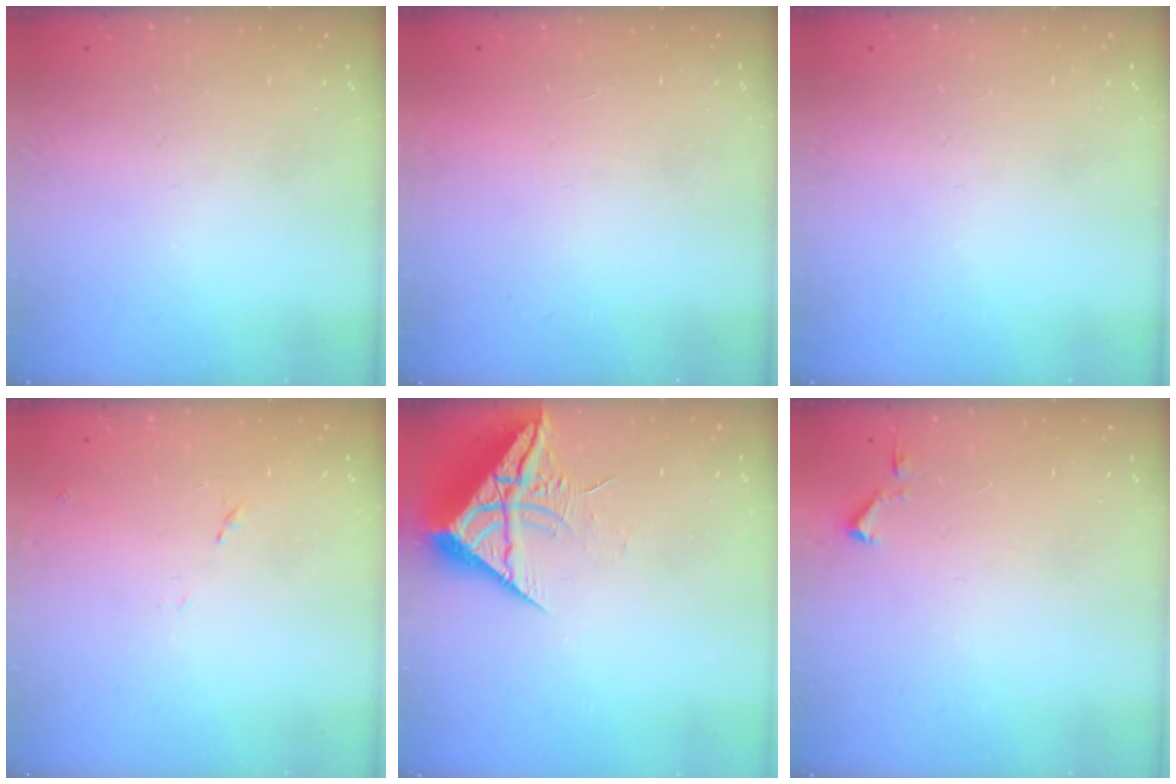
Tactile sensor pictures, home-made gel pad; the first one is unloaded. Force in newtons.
{"total": 1.7, "press": 1.6, "slide": 0.1}
{"total": 0.0}
{"total": 8.1, "press": 8.1, "slide": 0.6}
{"total": 10.0, "press": 9.9, "slide": 1.0}
{"total": 3.5, "press": 3.4, "slide": 0.6}